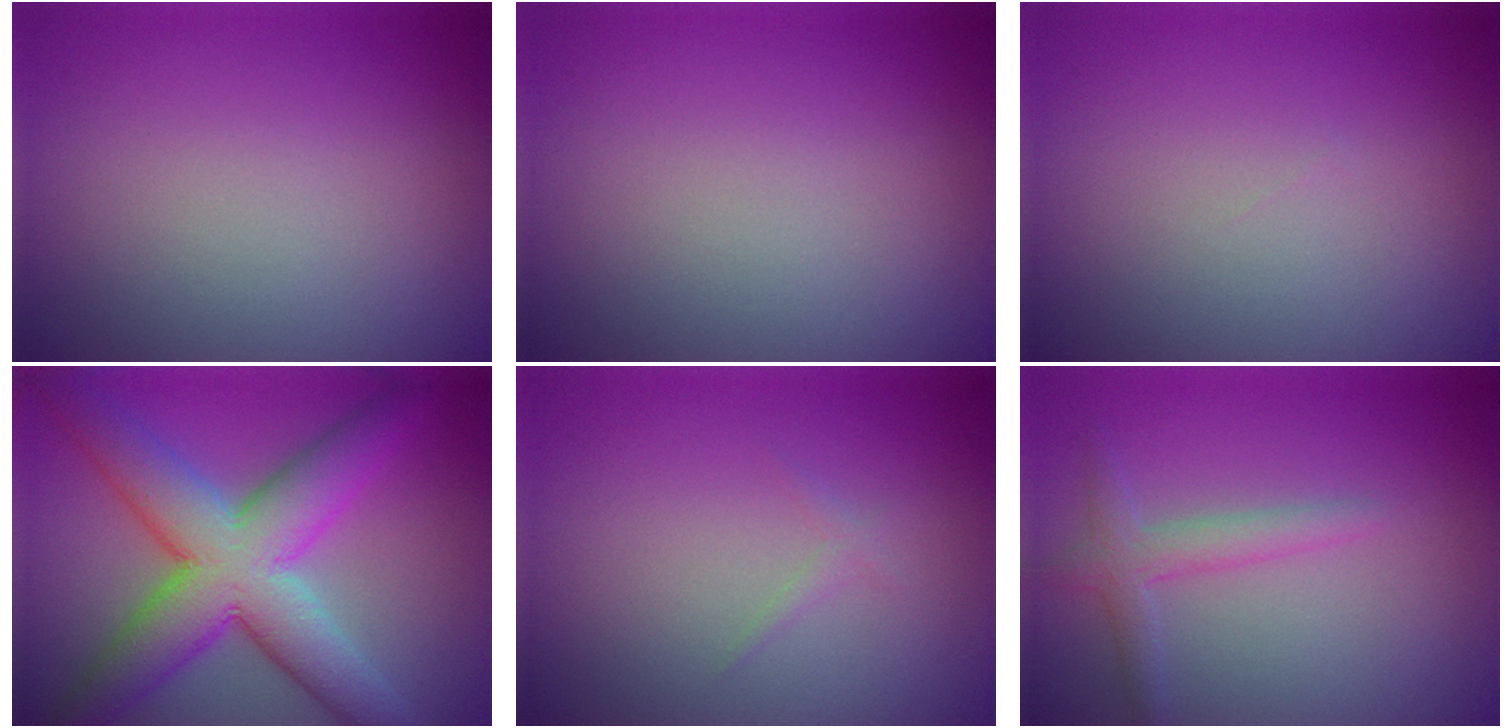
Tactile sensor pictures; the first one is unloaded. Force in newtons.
{"total": 0.0}
{"total": 0.0}
{"total": 10.3, "press": 10.3, "slide": 0.2}
{"total": 0.7, "press": 0.7, "slide": 0.0}
{"total": 2.2, "press": 2.2, "slide": 0.1}